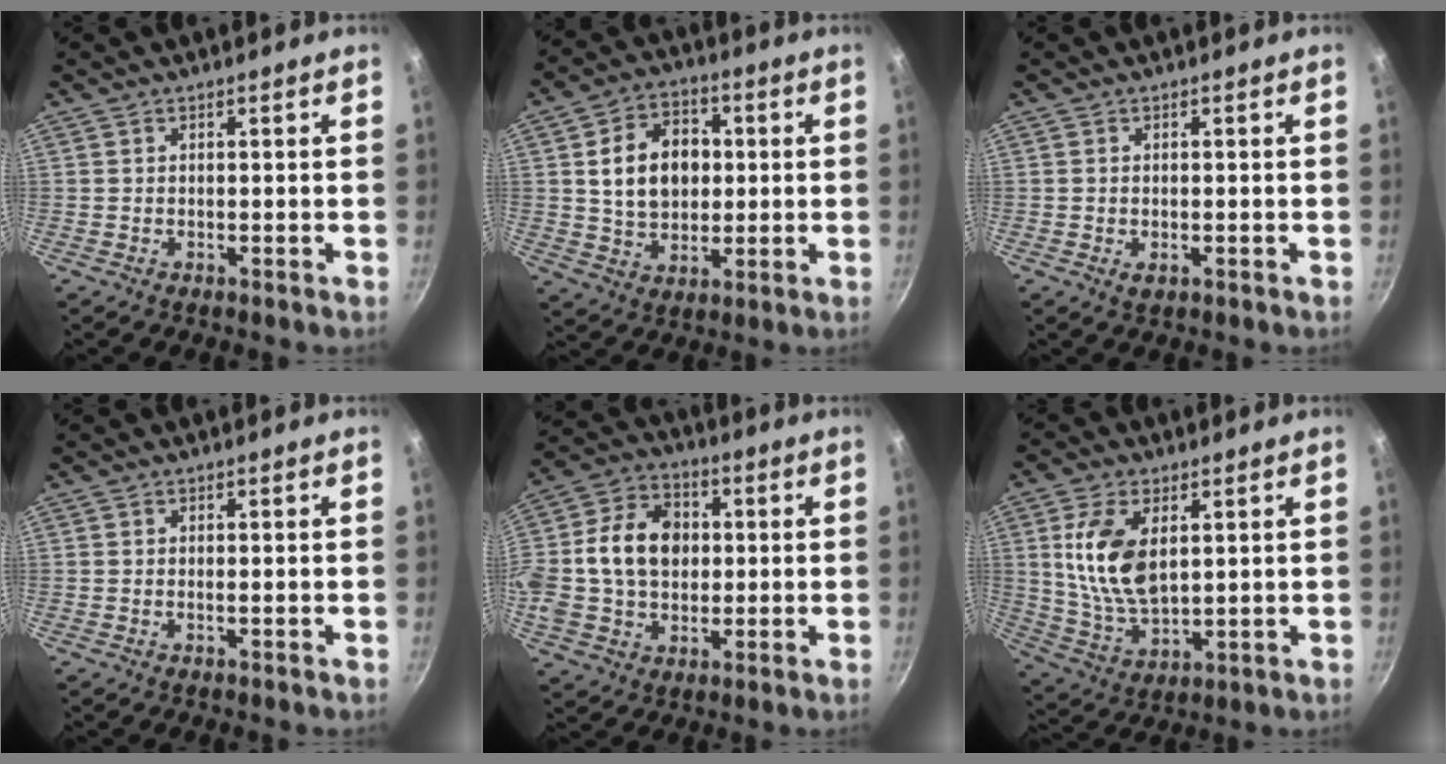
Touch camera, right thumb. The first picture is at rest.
{"total": 13.0, "force": [1.5, 9.7, 8.5], "torque": [-0.109, 0.009, 0.025]}
{"total": 1.6, "force": [-0.4, 1.0, 1.2], "torque": [-0.020, -0.003, -0.005]}
{"total": 0.0}
{"total": 17.9, "force": [1.2, 13.5, 11.7], "torque": [-0.201, 0.024, 0.008]}
{"total": 13.0, "force": [3.1, 7.2, 10.4], "torque": [-0.194, -0.019, 0.069]}